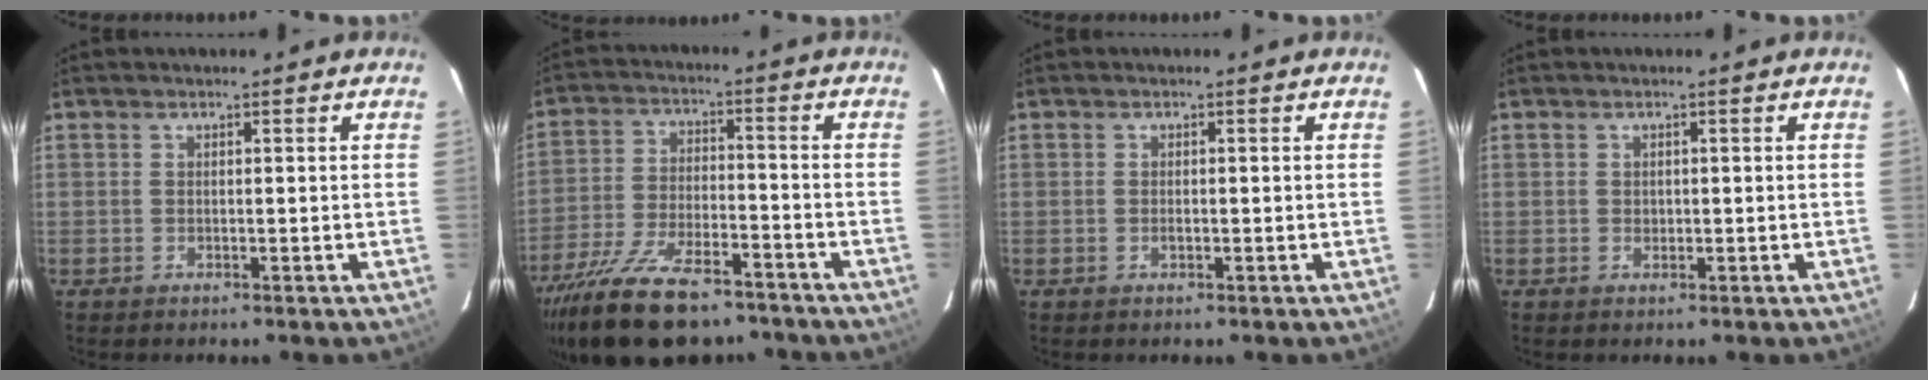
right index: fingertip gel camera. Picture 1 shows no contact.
{"total": 19.0, "force": [-14.6, 7.0, 10.0], "torque": [-0.207, -0.032, -0.241]}
{"total": 0.8, "force": [-0.3, 0.4, 0.5], "torque": [-0.010, -0.001, -0.003]}
{"total": 0.8, "force": [0.0, 0.8, 0.2], "torque": [0.001, 0.000, 0.001]}